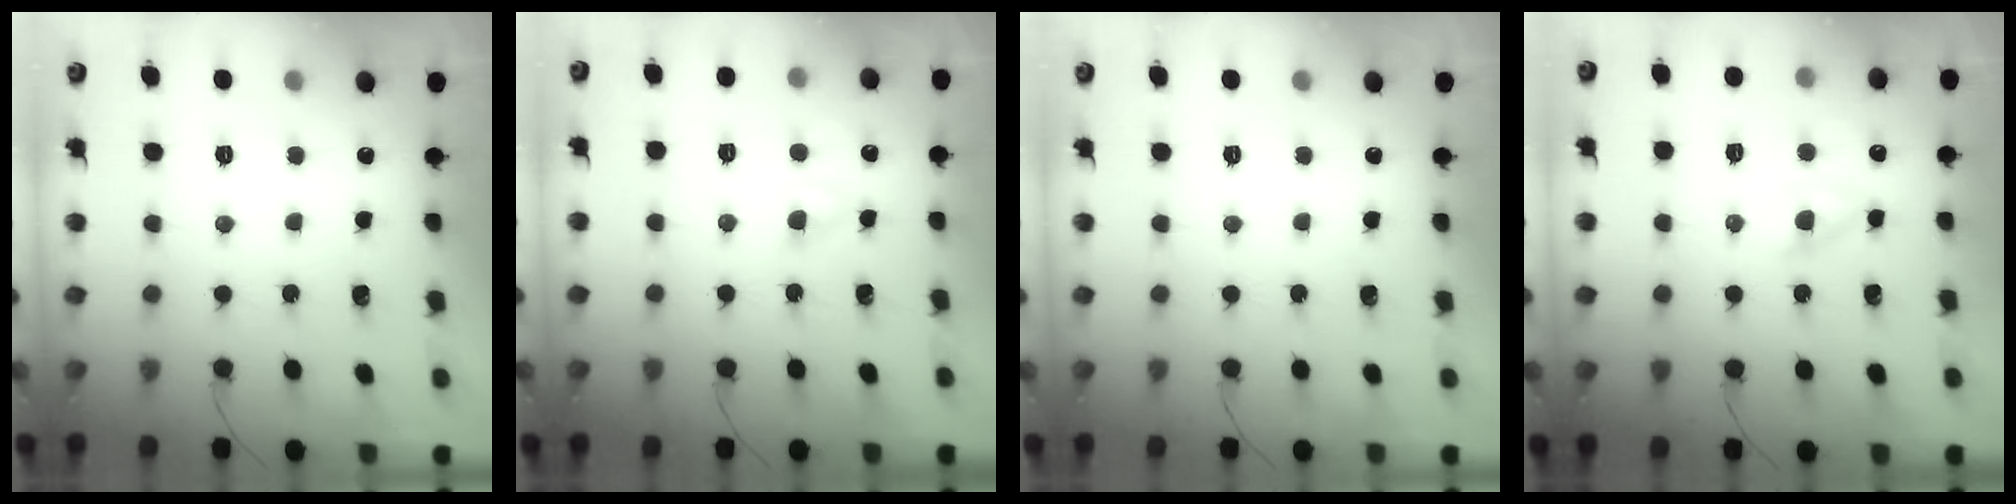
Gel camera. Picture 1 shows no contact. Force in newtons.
{"total": 1.0, "press": 0.8, "slide": 0.6}
{"total": 0.0}
{"total": 2.9, "press": 2.7, "slide": 1.0}